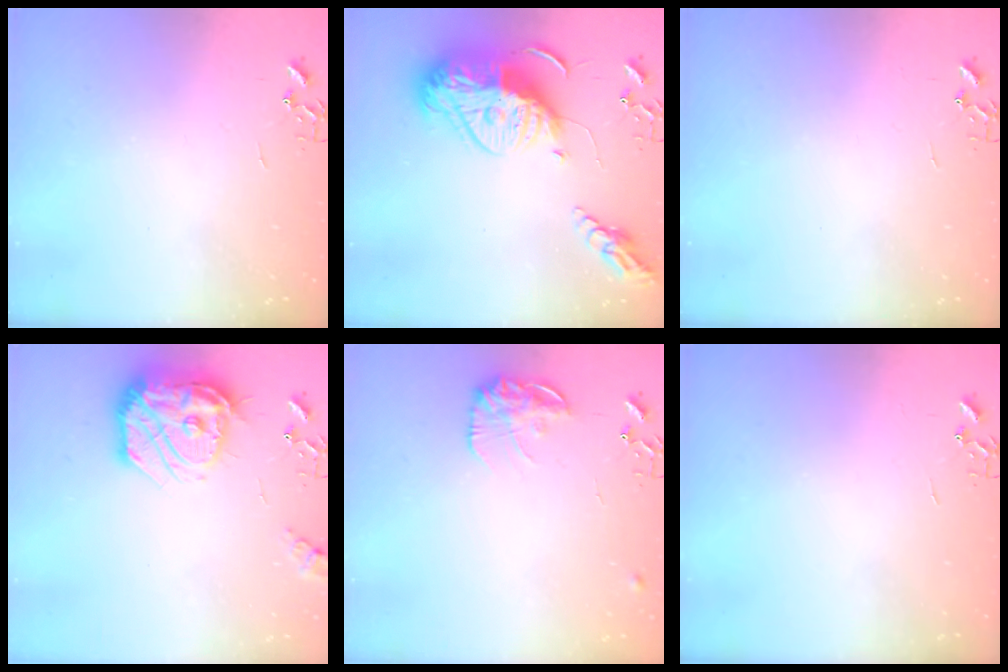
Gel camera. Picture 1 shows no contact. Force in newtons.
{"total": 20.4, "press": 20.4, "slide": 1.7}
{"total": 0.0}
{"total": 19.7, "press": 19.6, "slide": 1.8}
{"total": 12.3, "press": 12.2, "slide": 0.6}
{"total": 0.0}